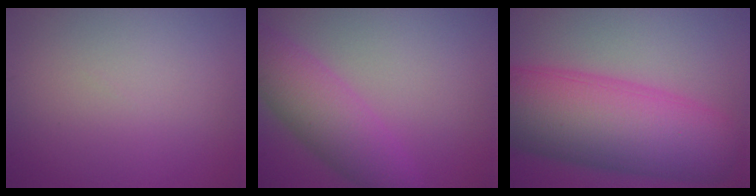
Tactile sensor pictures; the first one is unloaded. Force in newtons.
{"total": 5.3, "press": 5.3, "slide": 0.3}
{"total": 13.1, "press": 13.1, "slide": 0.1}